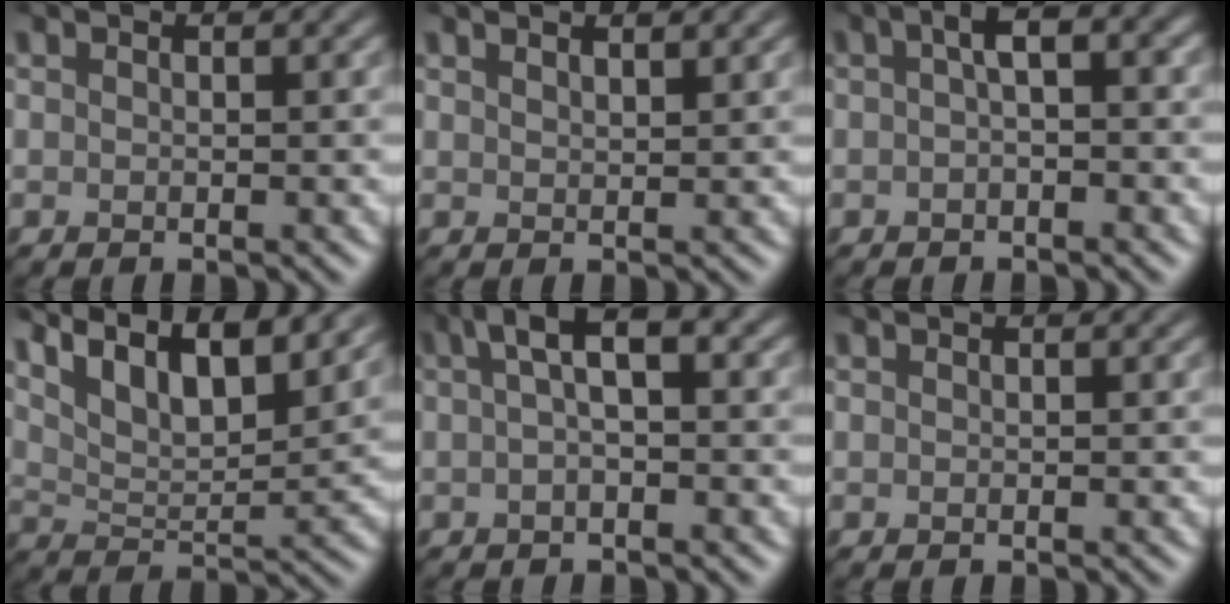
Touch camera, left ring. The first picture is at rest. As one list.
[{"total": 1.3, "force": [1.1, -0.1, 0.5], "torque": [-0.010, -0.003, 0.025]}, {"total": 2.2, "force": [0.0, 0.4, 2.2], "torque": [-0.037, 0.007, -0.005]}, {"total": 10.2, "force": [7.0, 3.4, 6.6], "torque": [-0.108, 0.025, 0.098]}, {"total": 3.4, "force": [0.8, 0.8, 3.2], "torque": [-0.053, 0.014, 0.007]}, {"total": 0.0}]